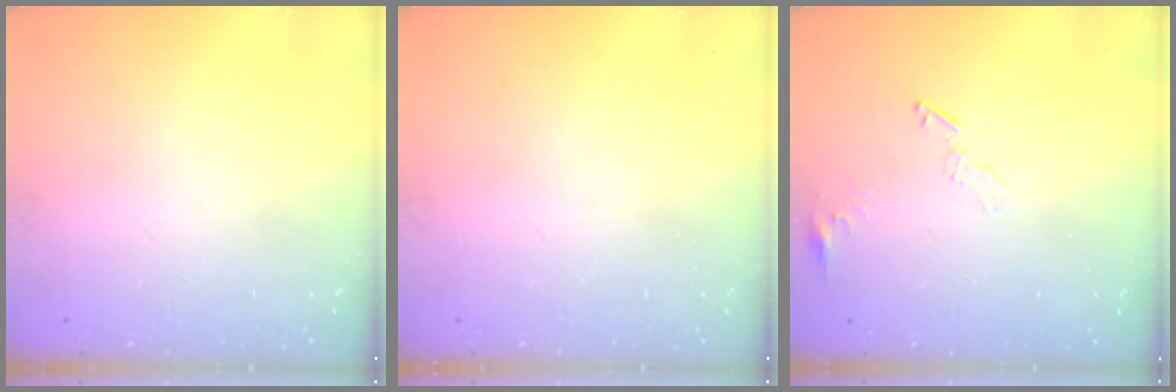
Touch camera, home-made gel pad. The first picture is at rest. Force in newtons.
{"total": 0.0}
{"total": 4.8, "press": 4.8, "slide": 0.2}